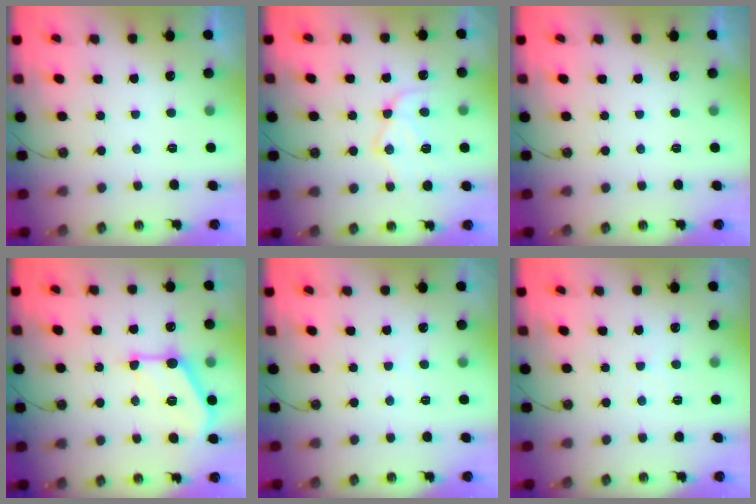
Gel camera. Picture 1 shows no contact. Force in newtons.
{"total": 12.8, "press": 12.8, "slide": 1.0}
{"total": 0.0}
{"total": 14.8, "press": 14.8, "slide": 1.2}
{"total": 1.8, "press": 1.8, "slide": 0.4}
{"total": 1.8, "press": 1.8, "slide": 0.4}